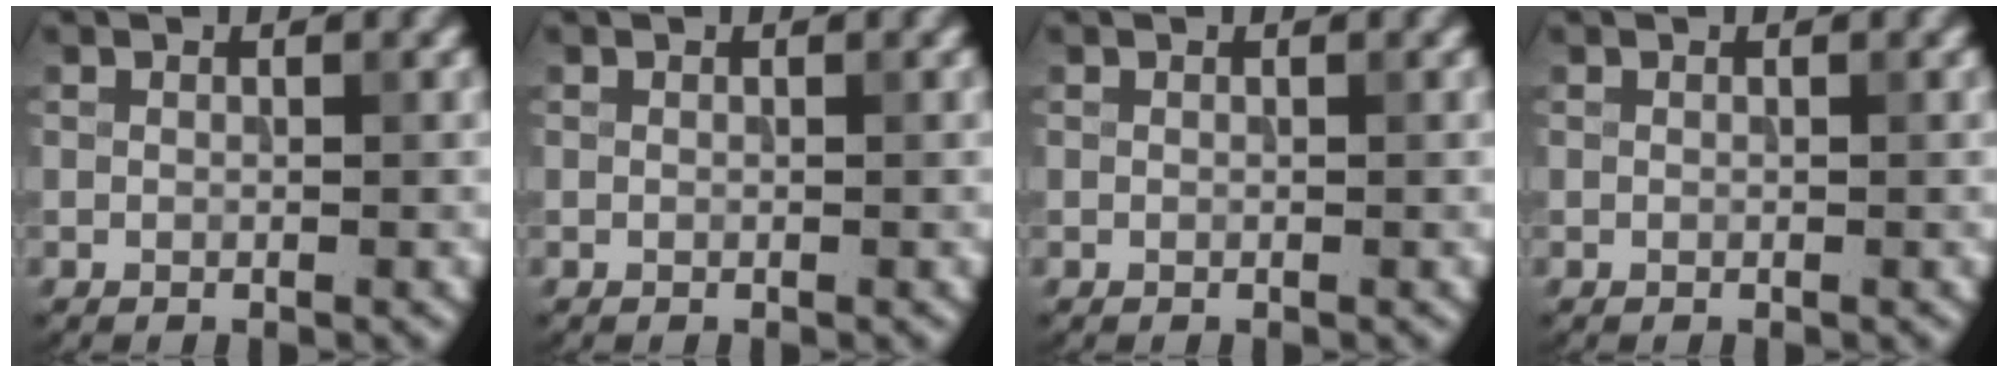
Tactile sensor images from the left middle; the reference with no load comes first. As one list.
[{"total": 0.0}, {"total": 0.0}, {"total": 0.0}]